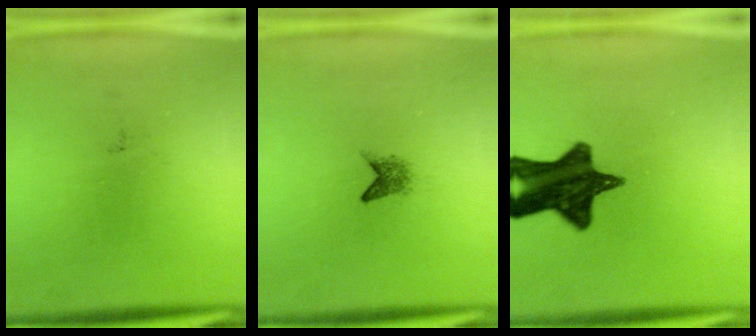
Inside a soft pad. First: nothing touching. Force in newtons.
{"total": 1.8}
{"total": 14.3}